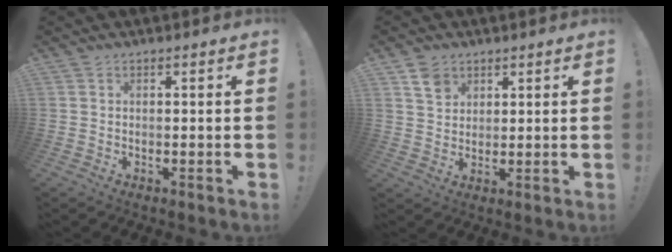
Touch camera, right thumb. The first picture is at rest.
{"total": 5.6, "force": [3.5, 4.0, 1.7], "torque": [-0.021, -0.014, 0.065]}